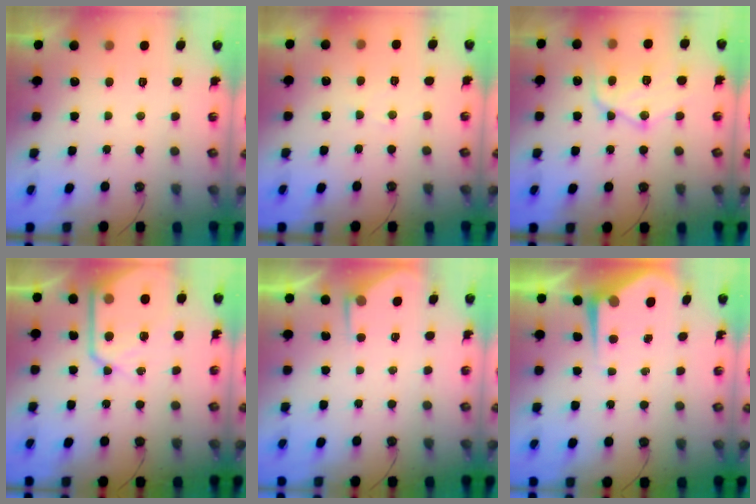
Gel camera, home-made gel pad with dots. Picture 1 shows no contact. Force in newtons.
{"total": 4.0, "press": 3.9, "slide": 0.7}
{"total": 13.4, "press": 13.4, "slide": 1.1}
{"total": 13.6, "press": 13.6, "slide": 1.3}
{"total": 2.9, "press": 2.9, "slide": 0.5}
{"total": 5.6, "press": 5.6, "slide": 0.2}